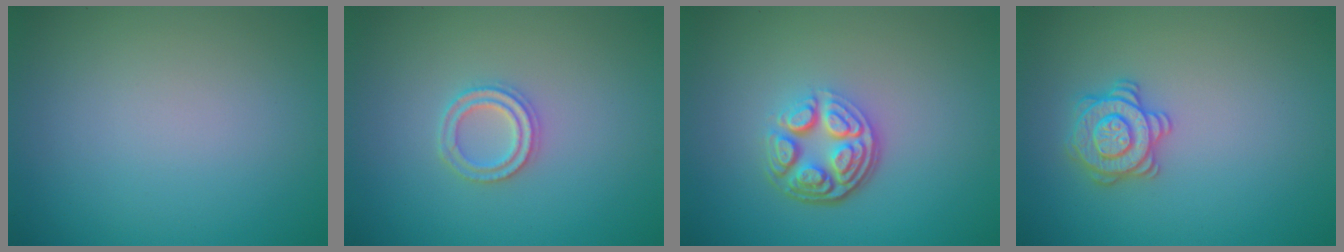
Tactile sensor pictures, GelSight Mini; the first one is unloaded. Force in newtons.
{"total": 2.2, "press": 2.2, "slide": 0.5}
{"total": 4.8, "press": 3.4, "slide": 3.4}
{"total": 2.9, "press": 2.9, "slide": 0.1}